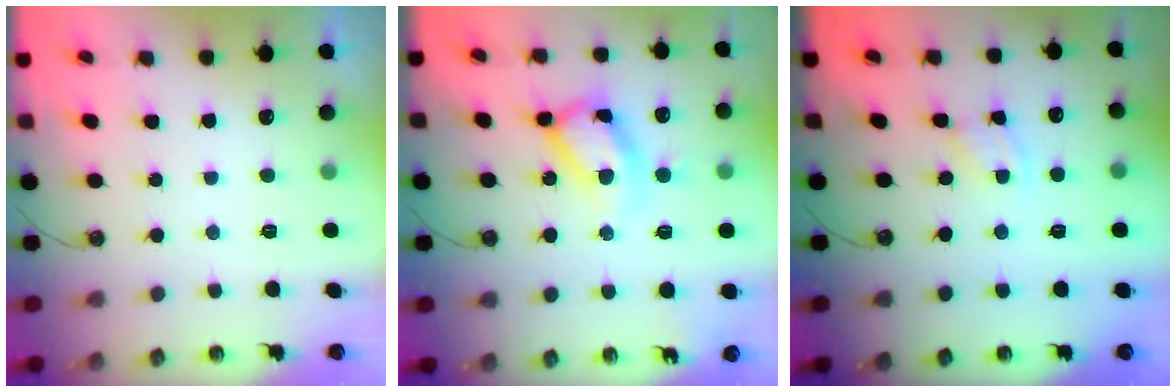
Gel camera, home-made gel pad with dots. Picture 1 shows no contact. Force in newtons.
{"total": 14.9, "press": 14.8, "slide": 1.3}
{"total": 1.8, "press": 1.8, "slide": 0.3}